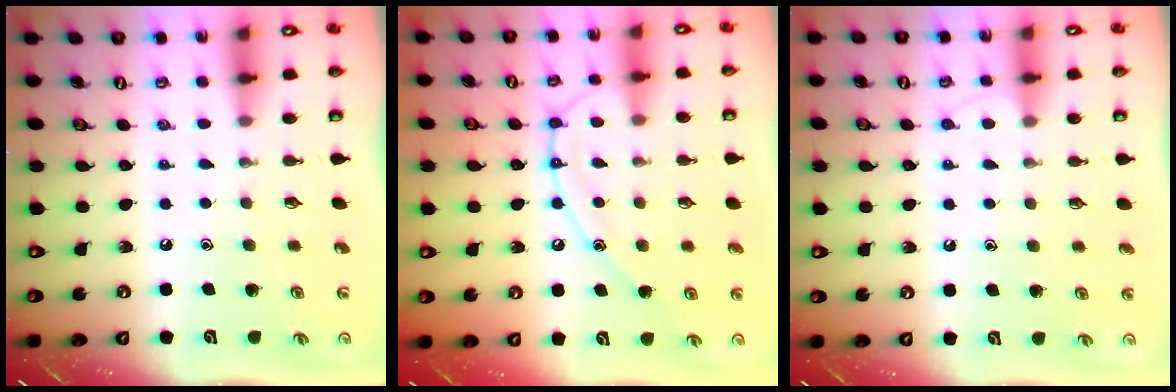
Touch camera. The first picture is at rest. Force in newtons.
{"total": 12.4, "press": 12.3, "slide": 1.1}
{"total": 5.8, "press": 5.8, "slide": 0.6}